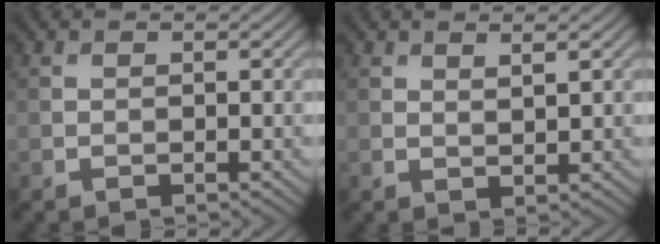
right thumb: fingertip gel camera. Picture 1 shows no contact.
{"total": 1.4, "force": [1.0, 0.1, 0.9], "torque": [-0.019, -0.001, 0.018]}